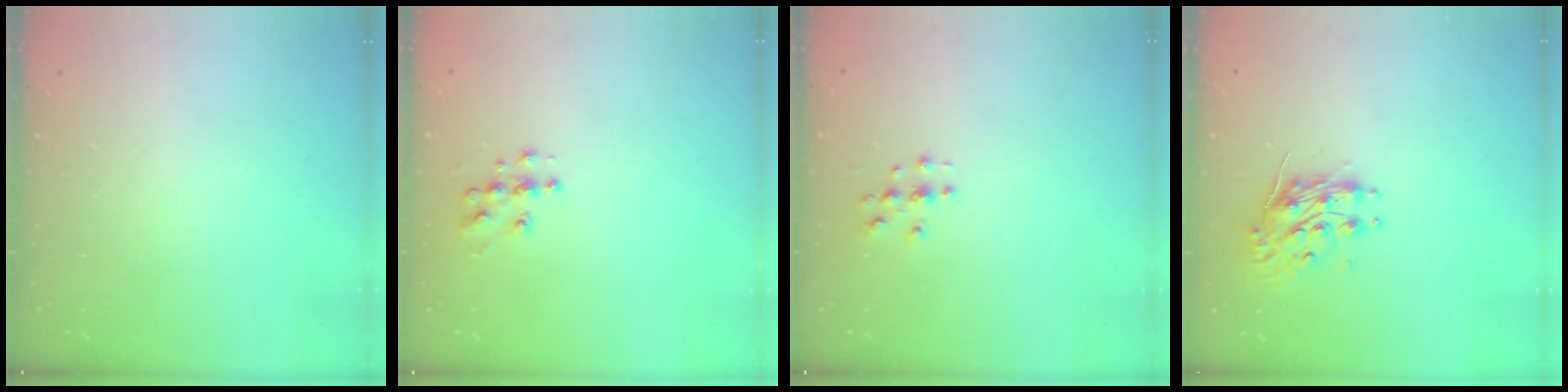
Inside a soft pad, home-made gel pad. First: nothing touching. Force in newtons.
{"total": 7.0, "press": 6.9, "slide": 0.3}
{"total": 2.8, "press": 2.8, "slide": 0.3}
{"total": 9.2, "press": 9.2, "slide": 0.2}